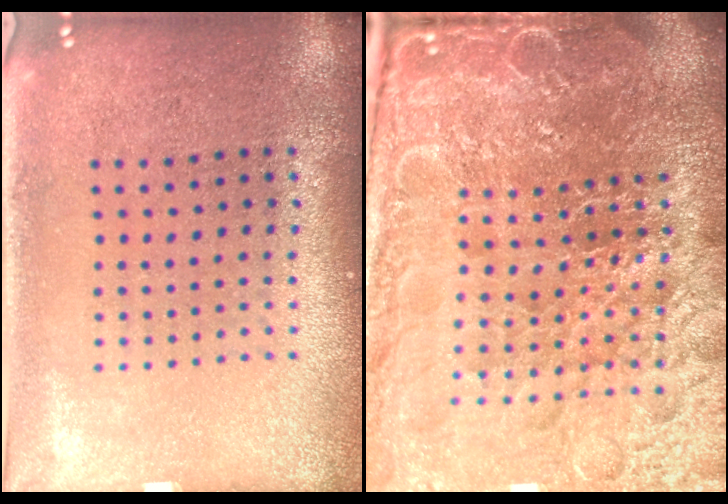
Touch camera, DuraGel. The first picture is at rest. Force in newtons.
{"total": 6.9, "press": 6.0, "slide": 3.3}